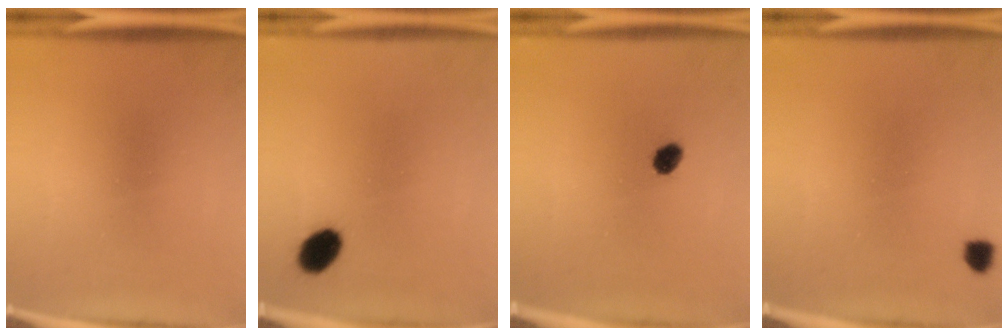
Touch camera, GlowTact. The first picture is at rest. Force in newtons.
{"total": 5.8}
{"total": 3.0}
{"total": 2.0}